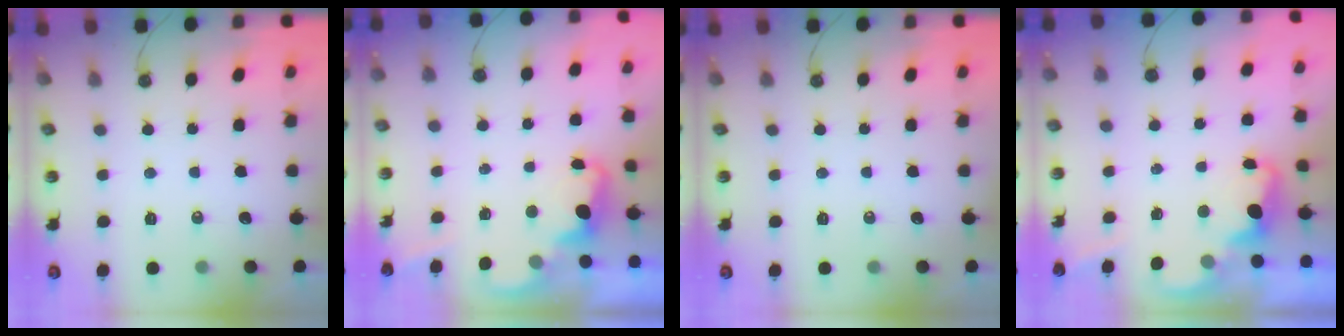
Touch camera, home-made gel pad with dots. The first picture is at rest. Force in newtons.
{"total": 2.4, "press": 2.3, "slide": 0.6}
{"total": 0.0}
{"total": 2.1, "press": 2.0, "slide": 0.6}